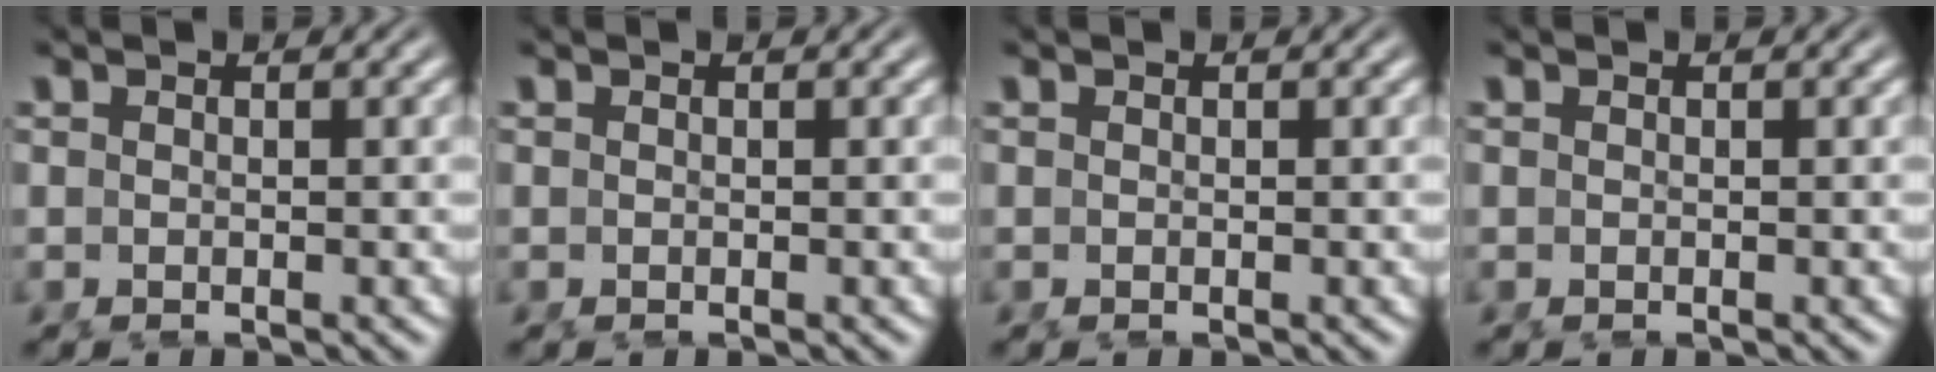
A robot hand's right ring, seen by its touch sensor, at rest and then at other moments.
{"total": 0.0}
{"total": 0.0}
{"total": 0.0}